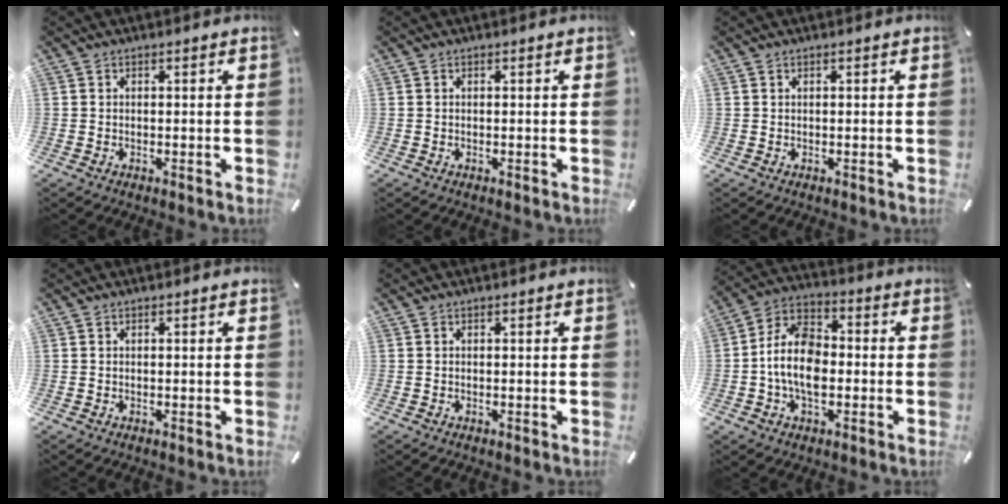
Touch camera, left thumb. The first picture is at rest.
{"total": 0.0}
{"total": 0.0}
{"total": 0.0}
{"total": 0.0}
{"total": 11.8, "force": [-2.5, 7.5, 8.8], "torque": [-0.186, 0.016, -0.044]}